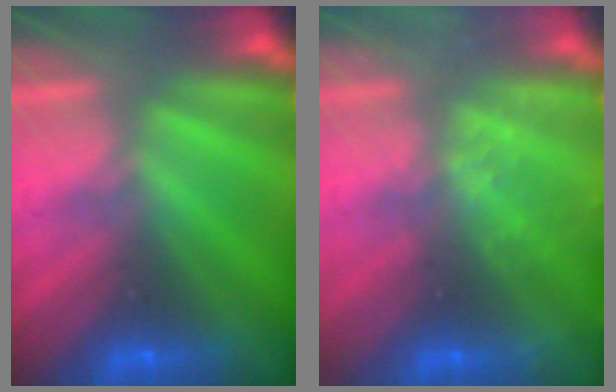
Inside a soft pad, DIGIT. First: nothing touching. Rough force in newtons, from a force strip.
{"total": 2.4}